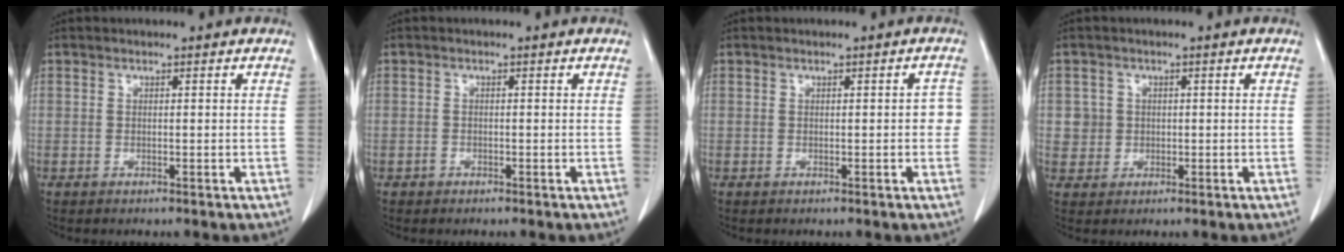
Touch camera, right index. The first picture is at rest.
{"total": 0.7, "force": [-0.5, 0.5, 0.0], "torque": [-0.006, 0.003, -0.009]}
{"total": 1.9, "force": [0.0, 0.9, 1.7], "torque": [-0.004, 0.006, -0.004]}
{"total": 2.8, "force": [0.4, 2.7, 0.1], "torque": [0.010, 0.002, 0.008]}